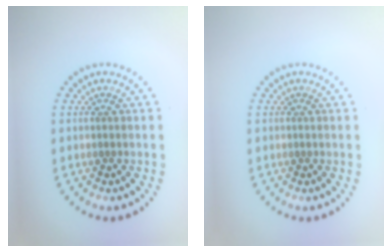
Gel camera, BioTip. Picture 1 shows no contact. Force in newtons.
{"total": 0.0}